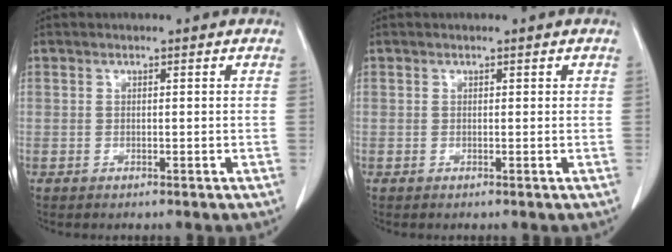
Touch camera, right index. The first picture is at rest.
{"total": 0.0}